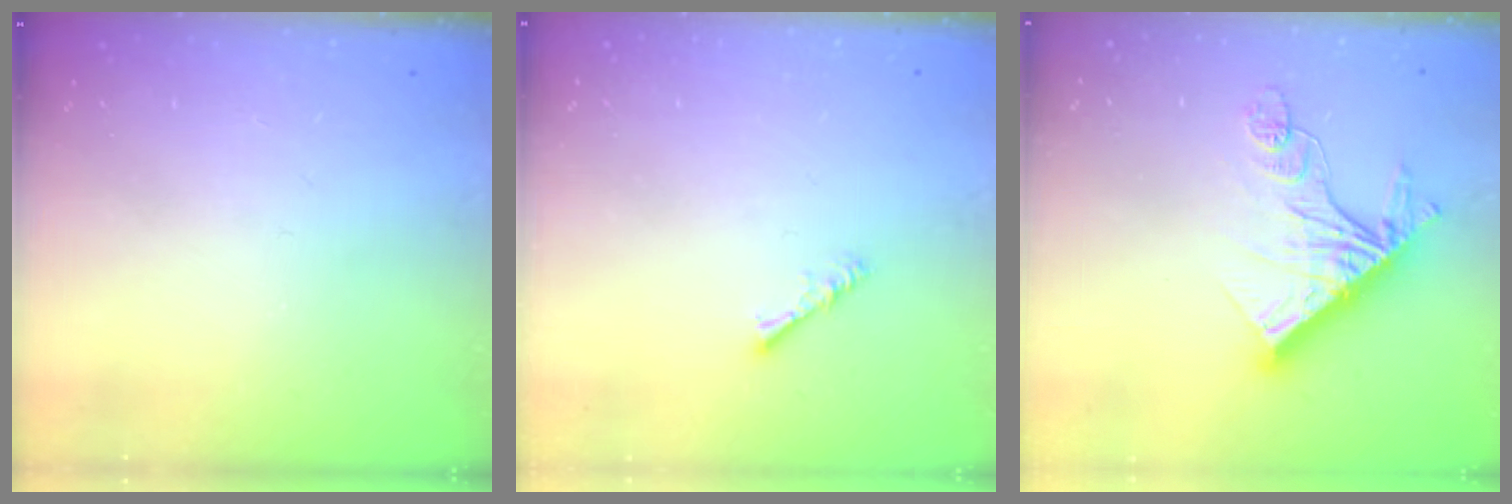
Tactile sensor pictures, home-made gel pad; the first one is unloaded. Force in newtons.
{"total": 2.3, "press": 2.3, "slide": 0.4}
{"total": 15.4, "press": 15.3, "slide": 0.9}